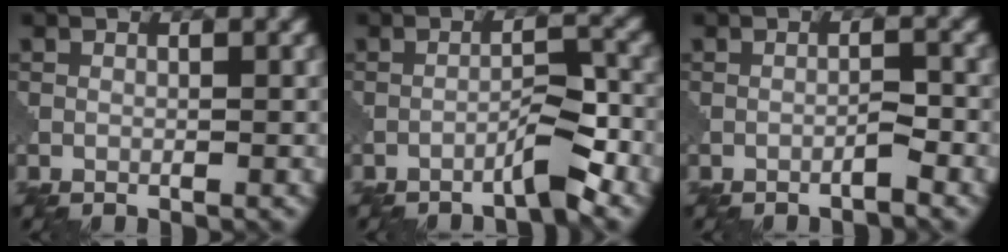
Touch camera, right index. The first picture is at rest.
{"total": 2.7, "force": [-2.1, 0.1, 1.6], "torque": [-0.026, 0.012, -0.038]}
{"total": 1.0, "force": [-0.7, 0.0, 0.7], "torque": [-0.005, 0.007, -0.014]}